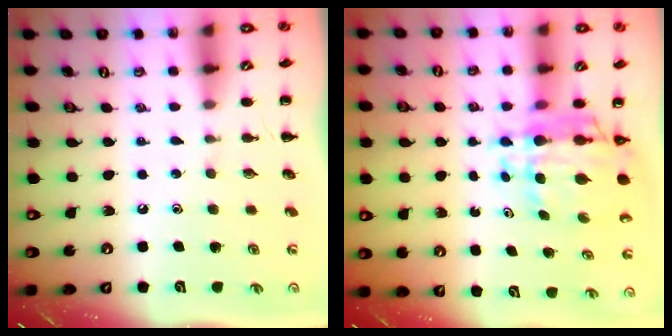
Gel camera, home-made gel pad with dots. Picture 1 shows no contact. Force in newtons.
{"total": 8.8, "press": 8.3, "slide": 3.0}